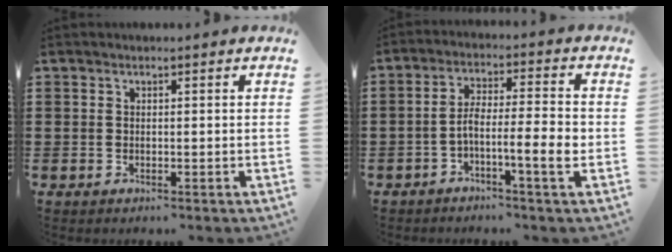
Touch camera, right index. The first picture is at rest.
{"total": 6.7, "force": [-2.3, 0.7, 6.3], "torque": [-0.110, 0.001, -0.043]}